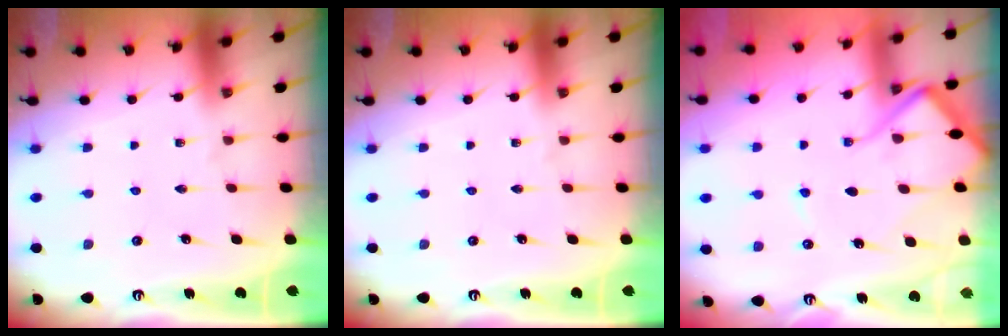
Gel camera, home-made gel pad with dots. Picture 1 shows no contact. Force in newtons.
{"total": 0.0}
{"total": 11.0, "press": 10.9, "slide": 1.5}